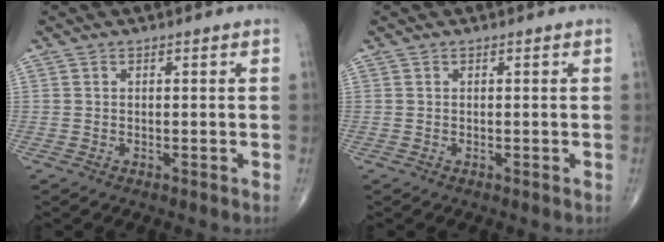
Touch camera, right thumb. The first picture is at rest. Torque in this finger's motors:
{"motor_torque": [0.00, 0.00, 0.04, 0.18, 0.00]}